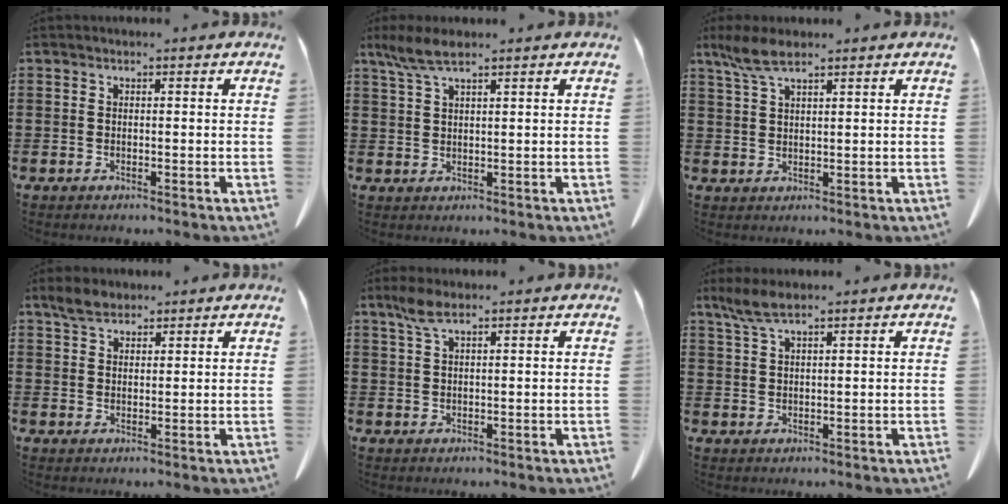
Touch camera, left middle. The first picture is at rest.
{"total": 4.6, "force": [3.0, 1.0, 3.4], "torque": [-0.079, -0.003, 0.052]}
{"total": 5.0, "force": [3.2, 1.3, 3.6], "torque": [-0.084, -0.001, 0.057]}
{"total": 3.5, "force": [2.8, 1.7, 1.4], "torque": [-0.035, 0.007, 0.053]}
{"total": 3.8, "force": [2.3, 1.0, 2.8], "torque": [-0.062, 0.004, 0.042]}
{"total": 4.0, "force": [2.7, 0.9, 2.9], "torque": [-0.070, -0.001, 0.047]}